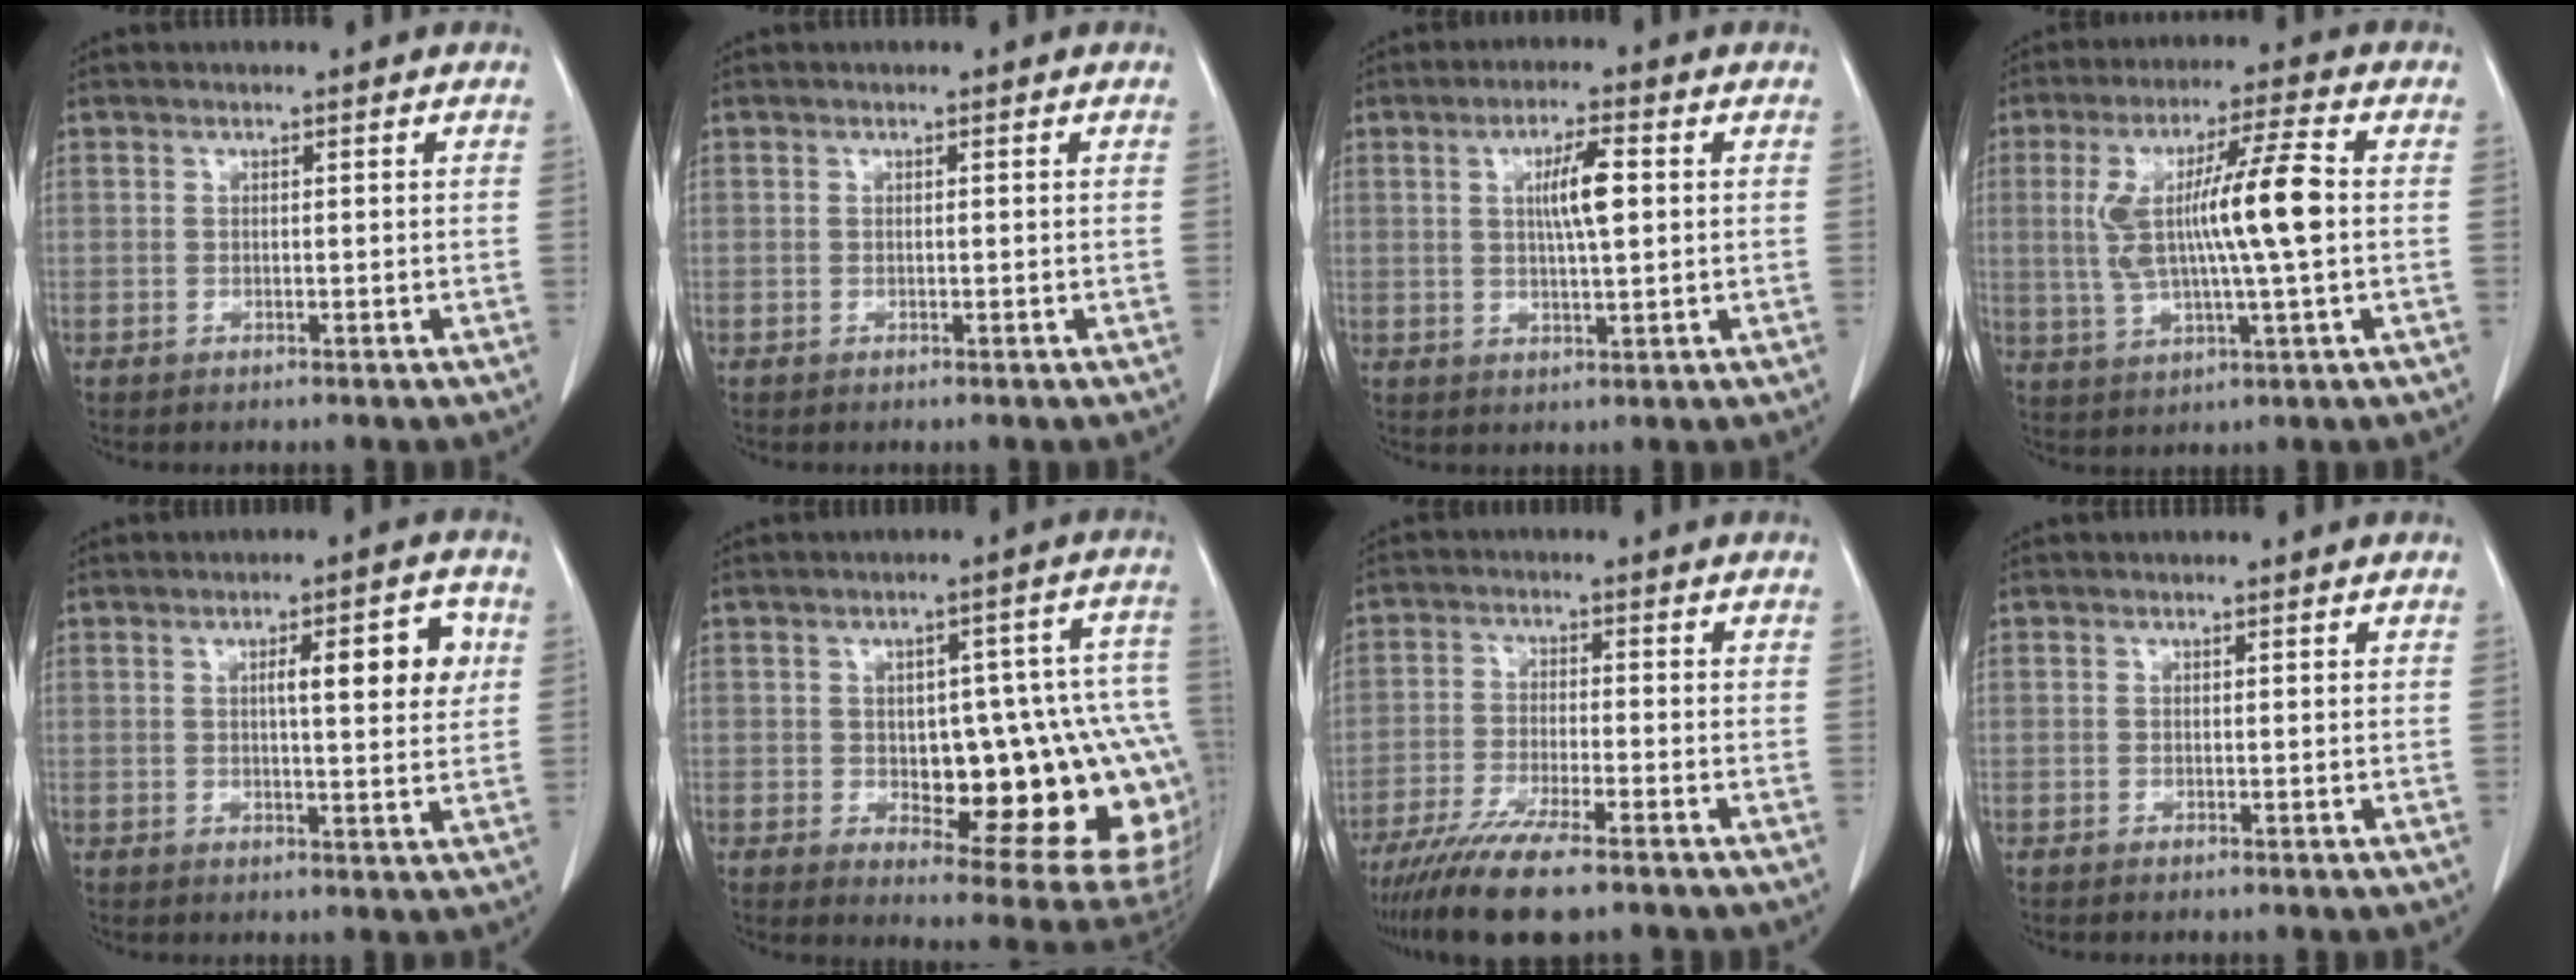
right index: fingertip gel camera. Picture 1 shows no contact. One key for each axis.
{"total": 0.0}
{"total": 5.8, "fx": 1.1, "fy": 0.7, "fz": 5.6, "tx": -0.100, "ty": 0.002, "tz": 0.019}
{"total": 12.3, "fx": 0.7, "fy": 0.7, "fz": 12.3, "tx": -0.239, "ty": 0.012, "tz": 0.014}
{"total": 7.7, "fx": 2.0, "fy": 1.5, "fz": 7.3, "tx": -0.100, "ty": 0.010, "tz": 0.026}
{"total": 22.7, "fx": -3.0, "fy": 7.2, "fz": 21.3, "tx": -0.186, "ty": 0.029, "tz": -0.009}
{"total": 10.2, "fx": -7.7, "fy": 1.3, "fz": 6.6, "tx": -0.116, "ty": -0.025, "tz": -0.131}
{"total": 0.0}